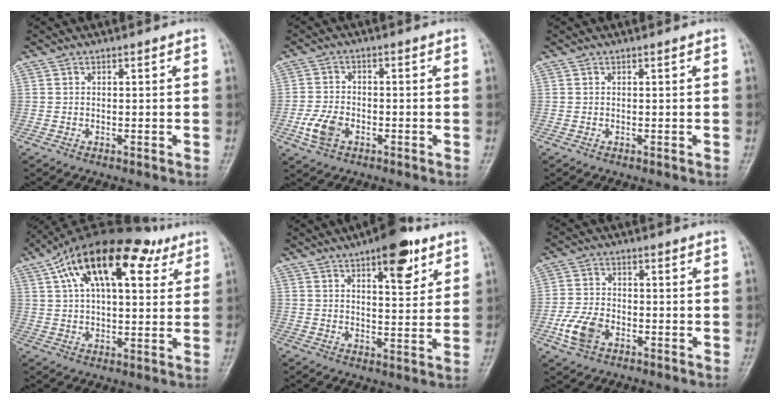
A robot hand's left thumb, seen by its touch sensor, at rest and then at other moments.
{"total": 5.9, "force": [-2.4, 3.8, 3.7], "torque": [-0.075, 0.007, -0.048]}
{"total": 0.0}
{"total": 21.2, "force": [9.9, 10.0, 15.8], "torque": [-0.241, 0.014, 0.161]}
{"total": 10.7, "force": [6.0, 4.1, 7.9], "torque": [-0.085, -0.027, 0.083]}
{"total": 7.4, "force": [-3.1, 4.8, 4.6], "torque": [-0.092, 0.012, -0.062]}